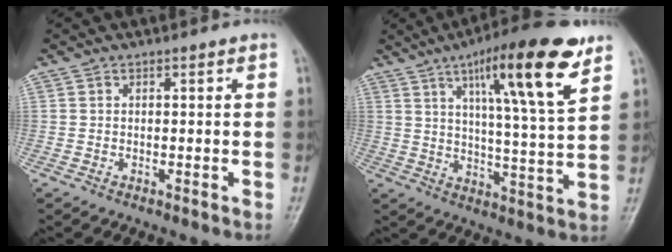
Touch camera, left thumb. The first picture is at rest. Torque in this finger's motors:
{"motor_torque": [0.63, 0.57, 1.63, -1.14, 0.13]}